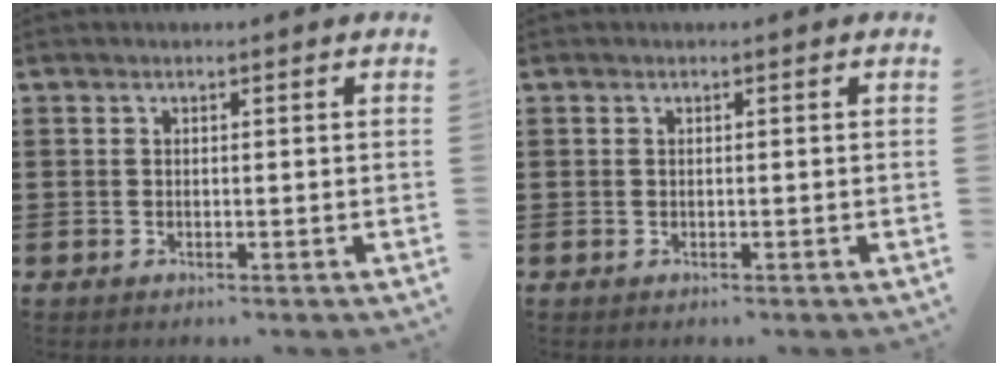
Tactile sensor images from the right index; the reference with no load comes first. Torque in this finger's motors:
{"motor_torque": [-1.42, 0.72, -1.05, -0.06]}